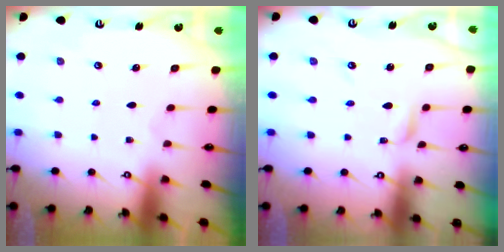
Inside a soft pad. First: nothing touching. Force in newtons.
{"total": 2.7, "press": 2.7, "slide": 0.2}